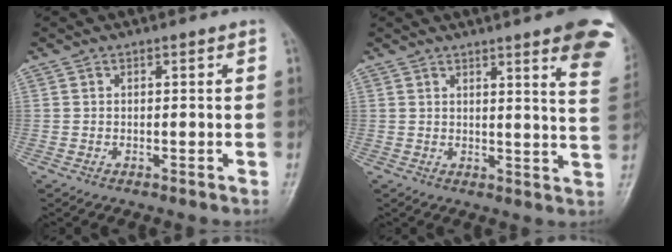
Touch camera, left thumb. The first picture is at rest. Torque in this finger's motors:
{"motor_torque": [2.30, 1.10, 1.49, -1.20, 0.29]}